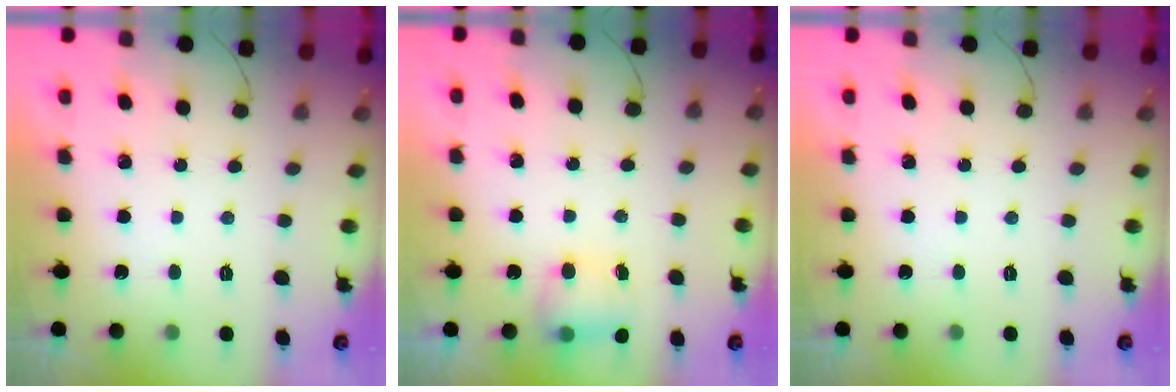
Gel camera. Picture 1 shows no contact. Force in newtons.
{"total": 5.3, "press": 5.3, "slide": 0.8}
{"total": 0.0}